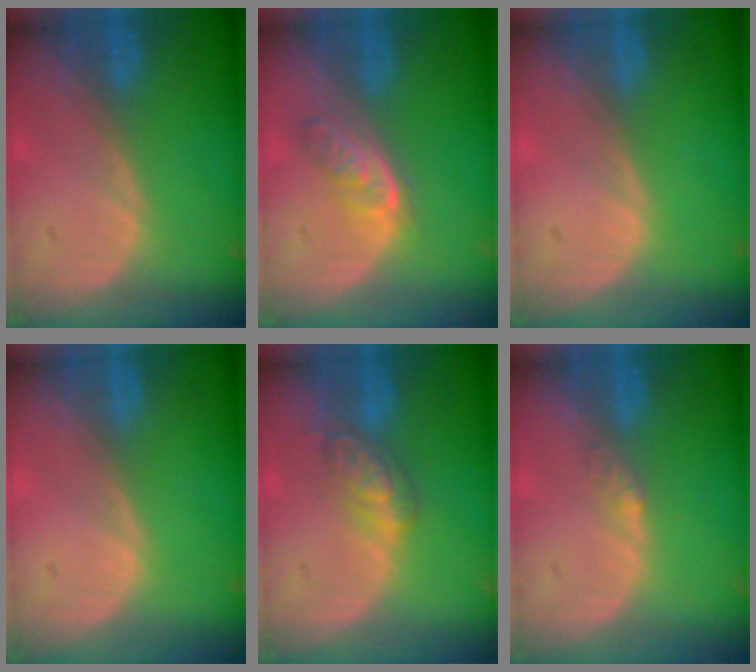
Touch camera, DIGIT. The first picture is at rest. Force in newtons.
{"total": 4.9, "press": 4.3, "slide": 2.2}
{"total": 0.0}
{"total": 0.0}
{"total": 4.6, "press": 4.6, "slide": 0.0}
{"total": 1.6, "press": 1.3, "slide": 0.9}